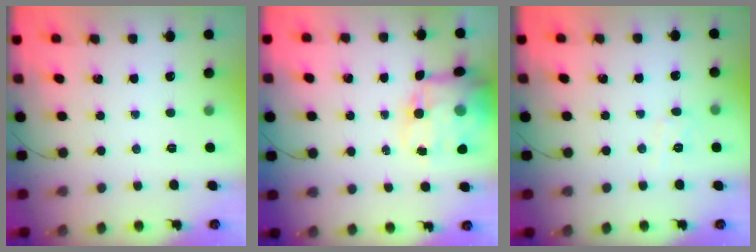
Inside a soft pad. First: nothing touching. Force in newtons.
{"total": 14.3, "press": 13.9, "slide": 3.5}
{"total": 4.1, "press": 3.9, "slide": 1.3}